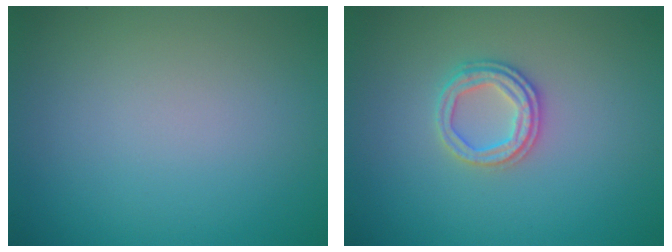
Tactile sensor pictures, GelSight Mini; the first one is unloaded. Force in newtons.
{"total": 2.5, "press": 2.4, "slide": 0.6}